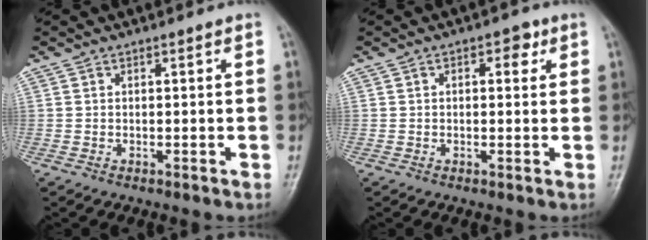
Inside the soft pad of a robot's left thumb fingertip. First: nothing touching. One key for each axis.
{"total": 3.0, "fx": 1.1, "fy": 1.8, "fz": 2.2, "tx": -0.006, "ty": 0.004, "tz": 0.008}